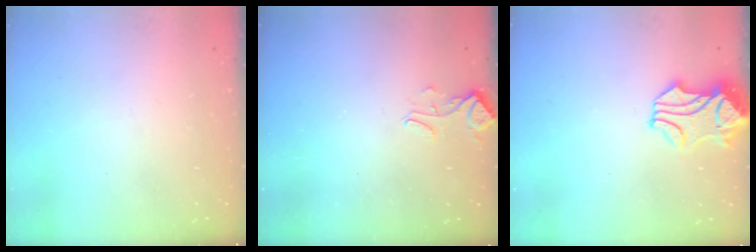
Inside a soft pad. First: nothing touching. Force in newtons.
{"total": 2.7, "press": 2.7, "slide": 0.5}
{"total": 1.0, "press": 0.4, "slide": 0.9}